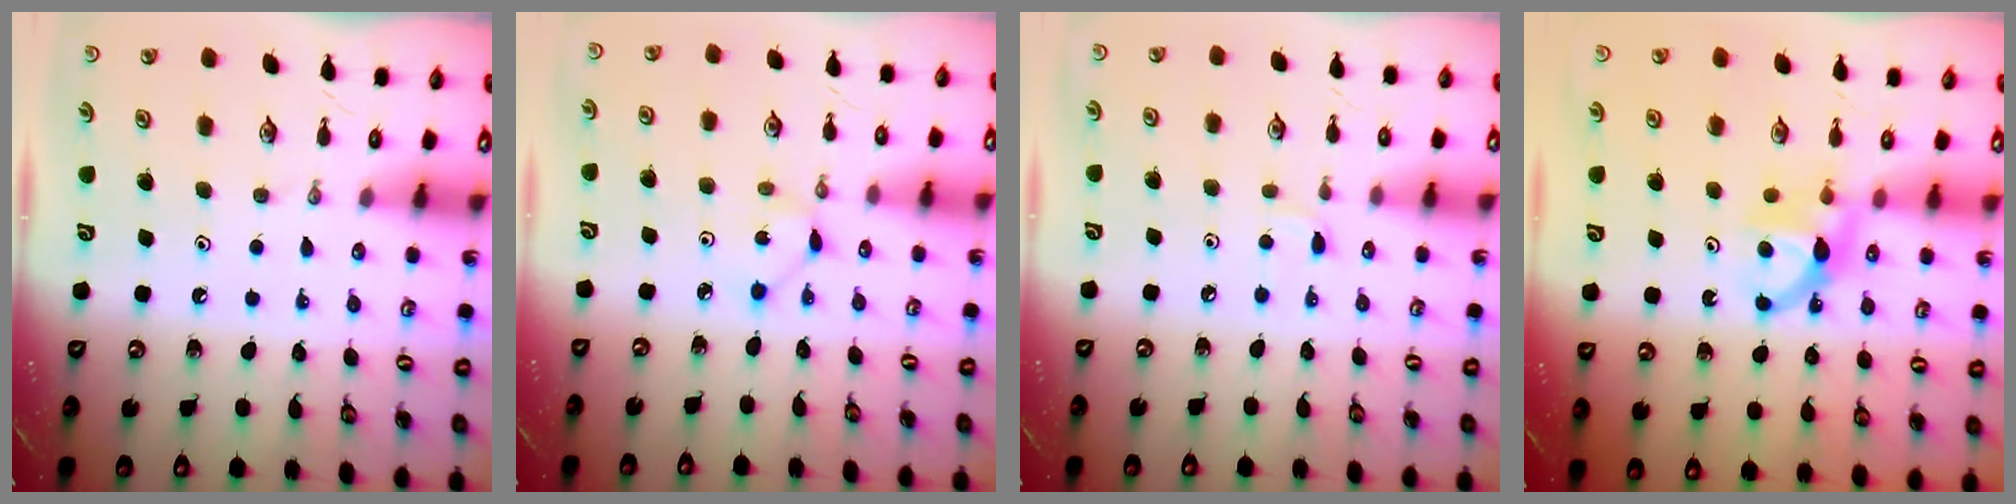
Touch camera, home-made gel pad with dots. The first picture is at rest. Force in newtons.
{"total": 1.3, "press": 1.3, "slide": 0.2}
{"total": 2.4, "press": 2.4, "slide": 0.4}
{"total": 7.1, "press": 7.1, "slide": 0.3}